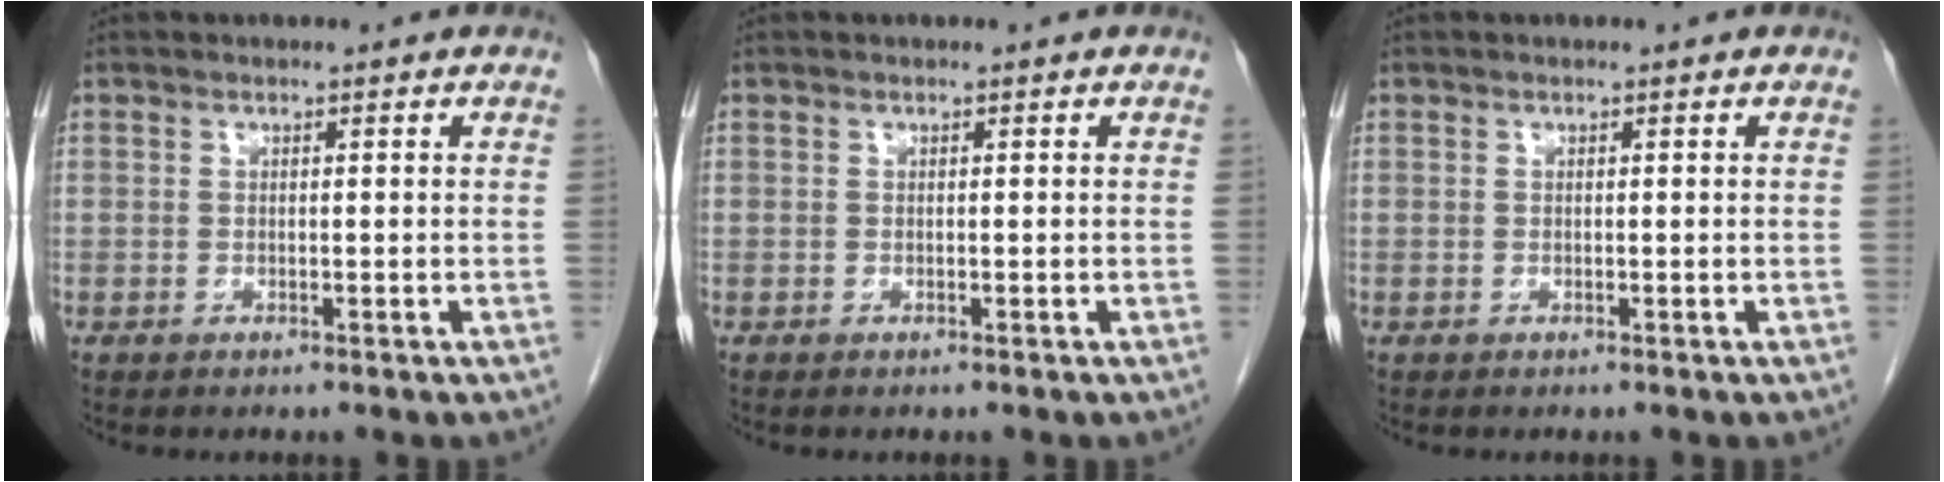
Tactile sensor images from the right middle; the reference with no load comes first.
{"total": 0.0}
{"total": 0.0}